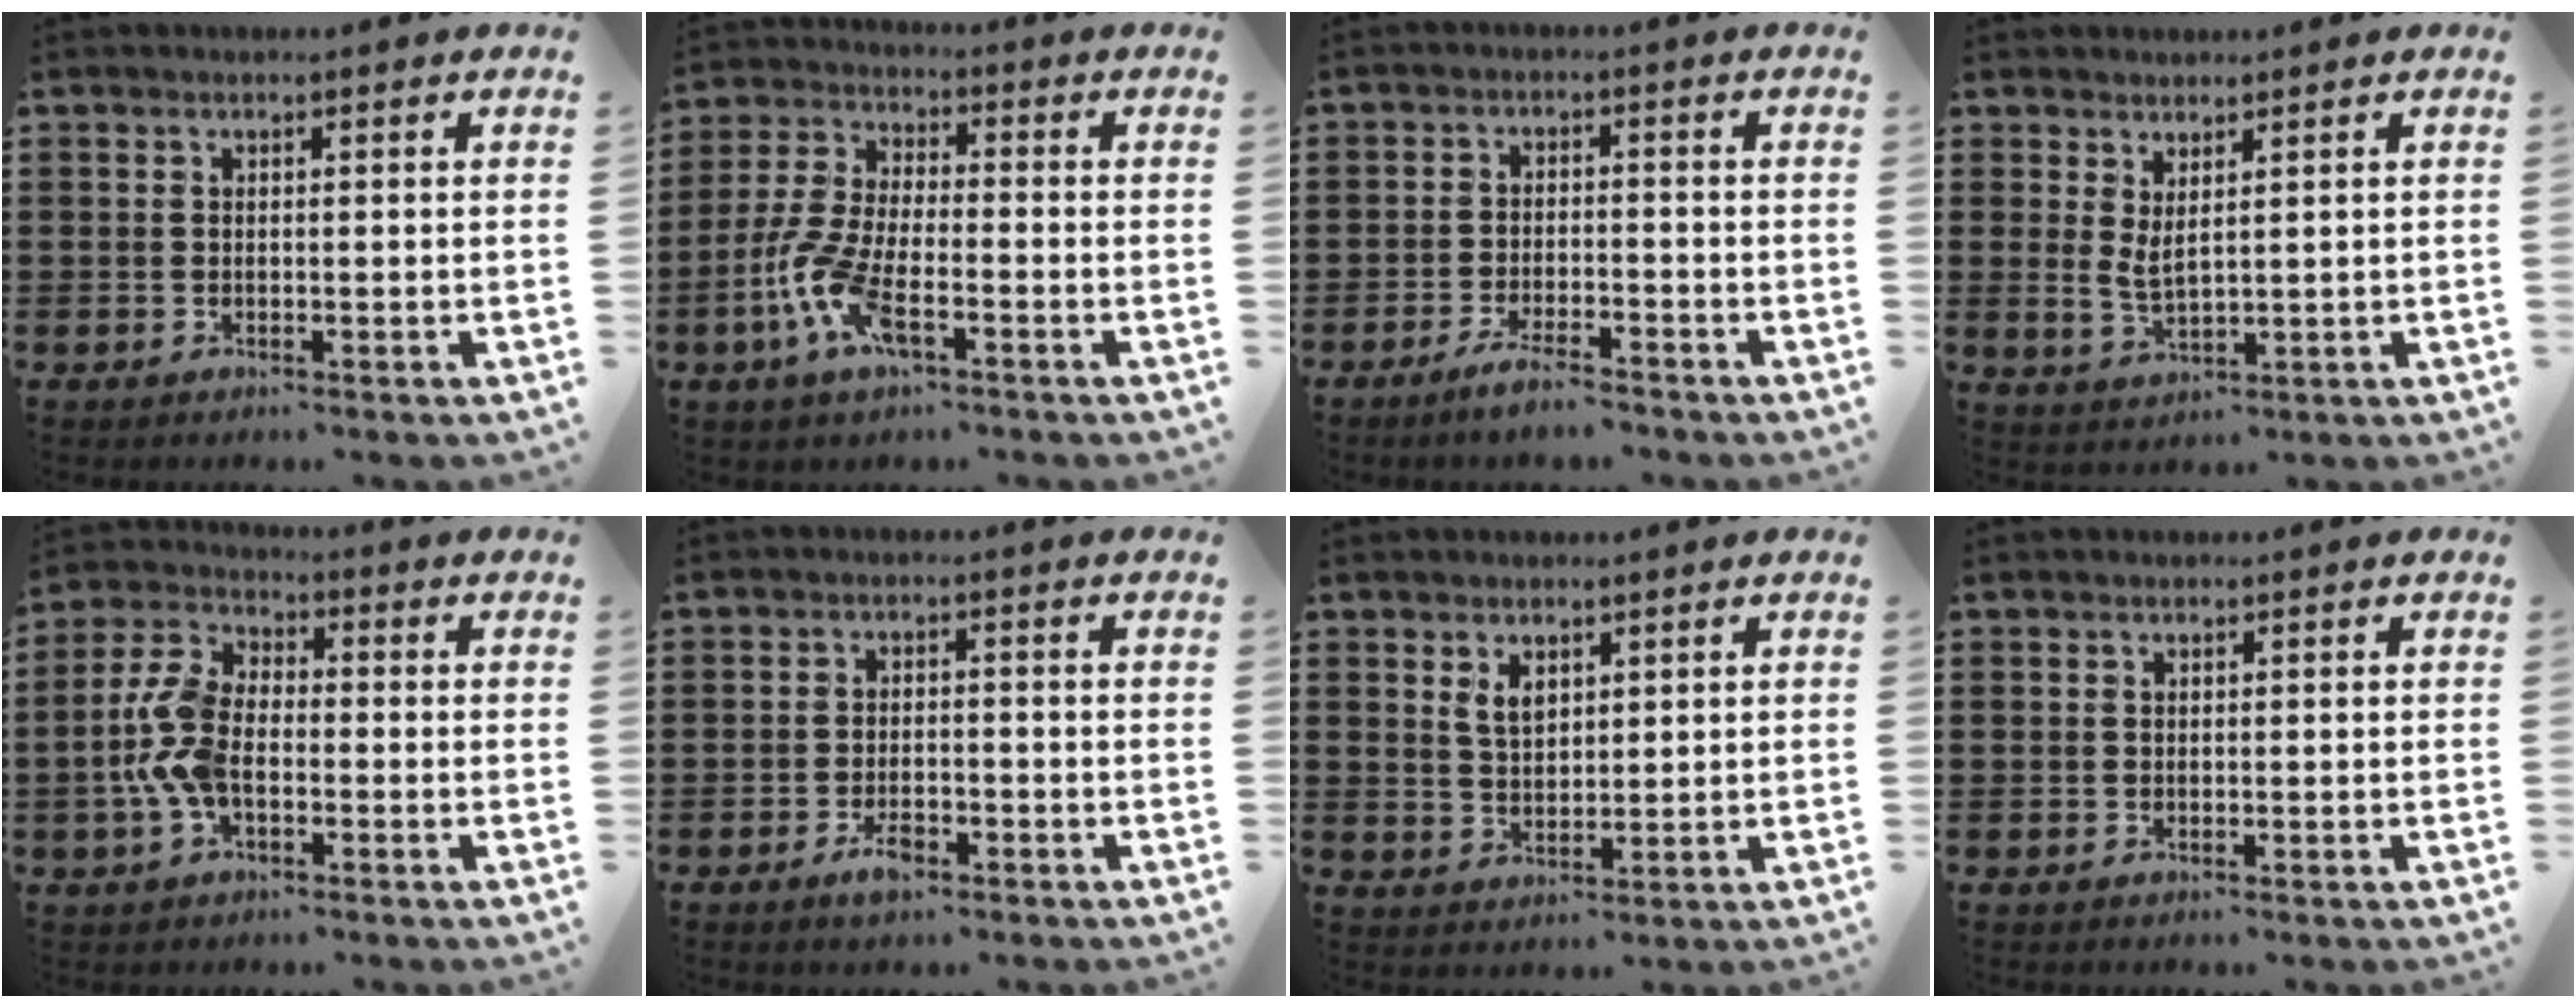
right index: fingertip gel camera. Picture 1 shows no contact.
{"total": 8.8, "force": [-3.8, 3.1, 7.4], "torque": [-0.183, -0.014, -0.076]}
{"total": 3.7, "force": [-3.2, 0.4, 1.8], "torque": [-0.037, 0.002, -0.062]}
{"total": 2.8, "force": [1.5, 1.0, 2.2], "torque": [-0.053, -0.002, 0.027]}
{"total": 8.0, "force": [-1.6, 4.5, 6.4], "torque": [-0.162, -0.003, -0.037]}
{"total": 3.3, "force": [-1.9, 1.3, 2.4], "torque": [-0.047, 0.000, -0.036]}
{"total": 3.1, "force": [1.8, 1.9, 1.8], "torque": [-0.040, 0.006, 0.032]}
{"total": 0.0}